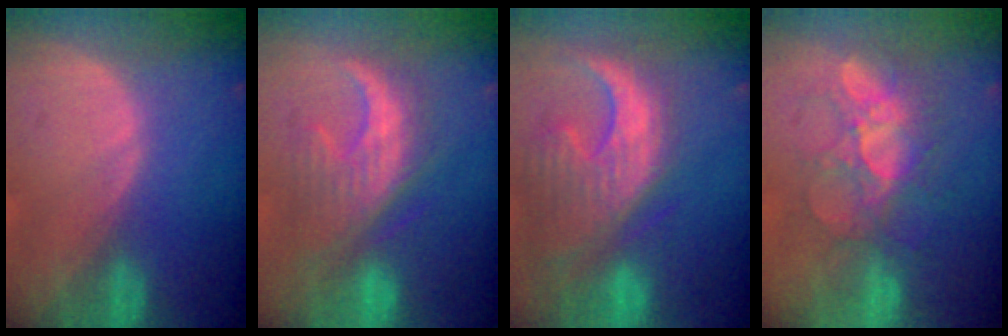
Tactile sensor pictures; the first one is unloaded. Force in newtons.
{"total": 9.1, "press": 9.1, "slide": 0.5}
{"total": 13.3, "press": 11.3, "slide": 7.0}
{"total": 8.2, "press": 7.7, "slide": 2.8}